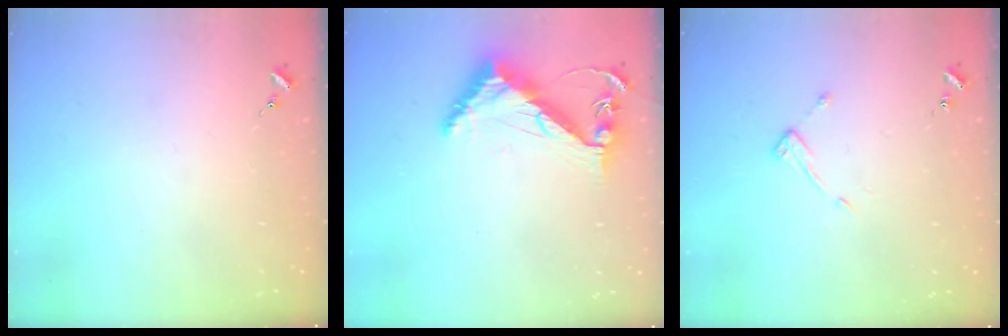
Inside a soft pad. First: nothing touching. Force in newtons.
{"total": 8.7, "press": 8.6, "slide": 0.9}
{"total": 7.1, "press": 7.1, "slide": 0.5}